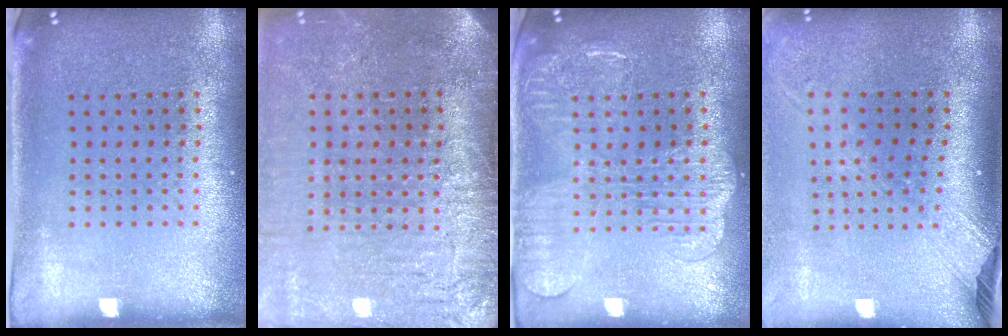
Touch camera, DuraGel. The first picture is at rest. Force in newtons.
{"total": 3.9, "press": 3.3, "slide": 2.1}
{"total": 2.2, "press": 2.1, "slide": 0.5}
{"total": 2.5, "press": 1.9, "slide": 1.7}